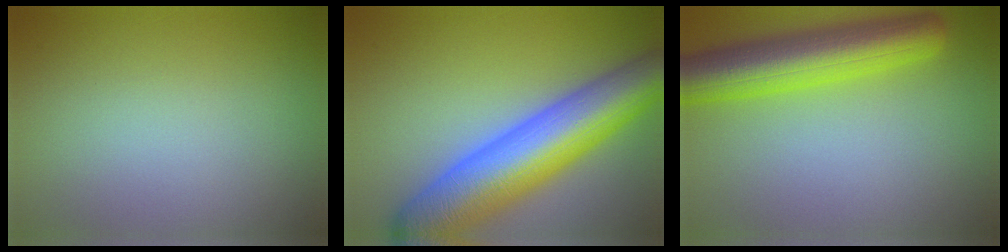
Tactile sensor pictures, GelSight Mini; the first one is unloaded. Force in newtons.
{"total": 11.7, "press": 11.7, "slide": 0.5}
{"total": 7.6, "press": 7.6, "slide": 0.3}